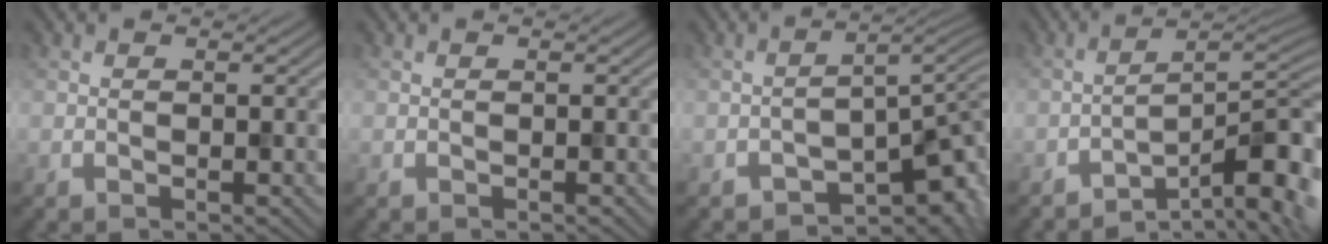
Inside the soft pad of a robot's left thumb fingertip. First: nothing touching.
{"total": 0.0}
{"total": 7.5, "force": [-4.5, 2.6, 5.4], "torque": [-0.065, -0.004, -0.072]}
{"total": 10.5, "force": [-6.4, 2.3, 8.1], "torque": [-0.120, -0.001, -0.098]}